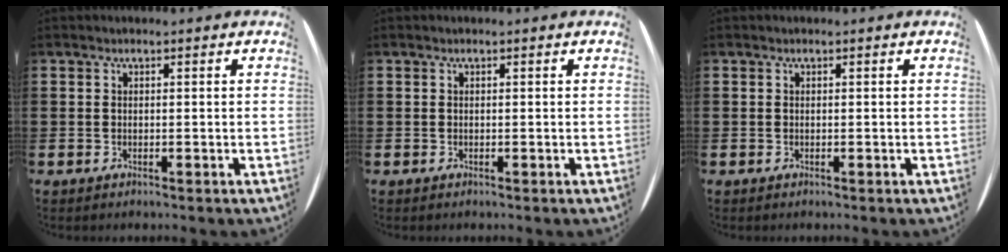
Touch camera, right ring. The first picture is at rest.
{"total": 0.0}
{"total": 0.0}